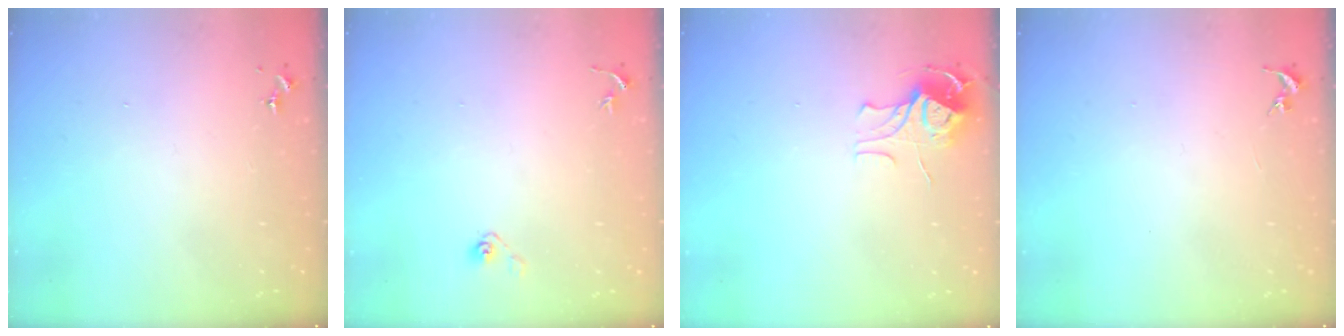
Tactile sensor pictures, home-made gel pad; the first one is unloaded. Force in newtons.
{"total": 3.6, "press": 2.9, "slide": 2.0}
{"total": 8.8, "press": 8.8, "slide": 0.7}
{"total": 0.0}